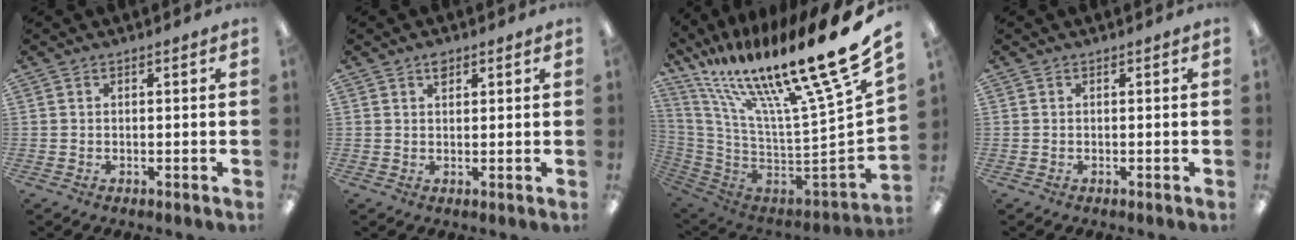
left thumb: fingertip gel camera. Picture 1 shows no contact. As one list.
[{"total": 2.0, "force": [1.4, 1.0, 1.1], "torque": [-0.009, -0.005, 0.021]}, {"total": 22.2, "force": [15.4, 2.0, 15.9], "torque": [-0.211, -0.158, 0.256]}, {"total": 0.0}]